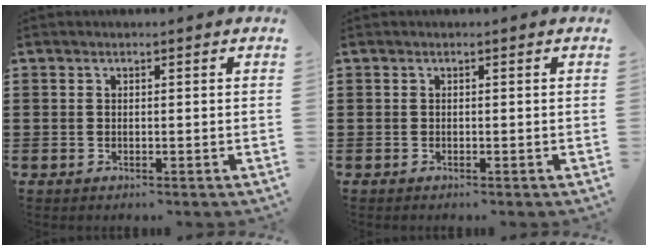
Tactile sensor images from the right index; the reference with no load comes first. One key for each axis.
{"total": 0.0}